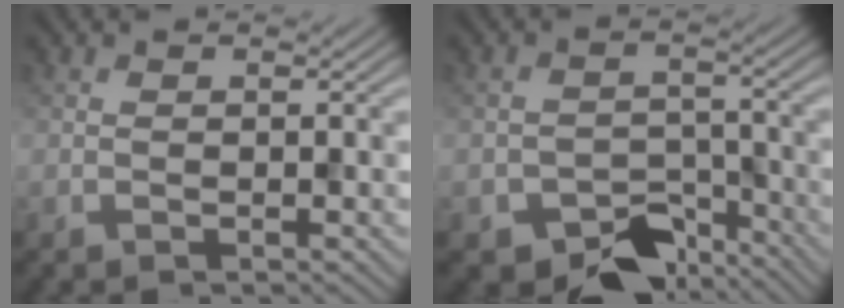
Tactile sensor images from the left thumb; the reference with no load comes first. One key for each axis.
{"total": 7.1, "fx": -5.2, "fy": 3.9, "fz": 2.9, "tx": -0.039, "ty": -0.016, "tz": -0.088}